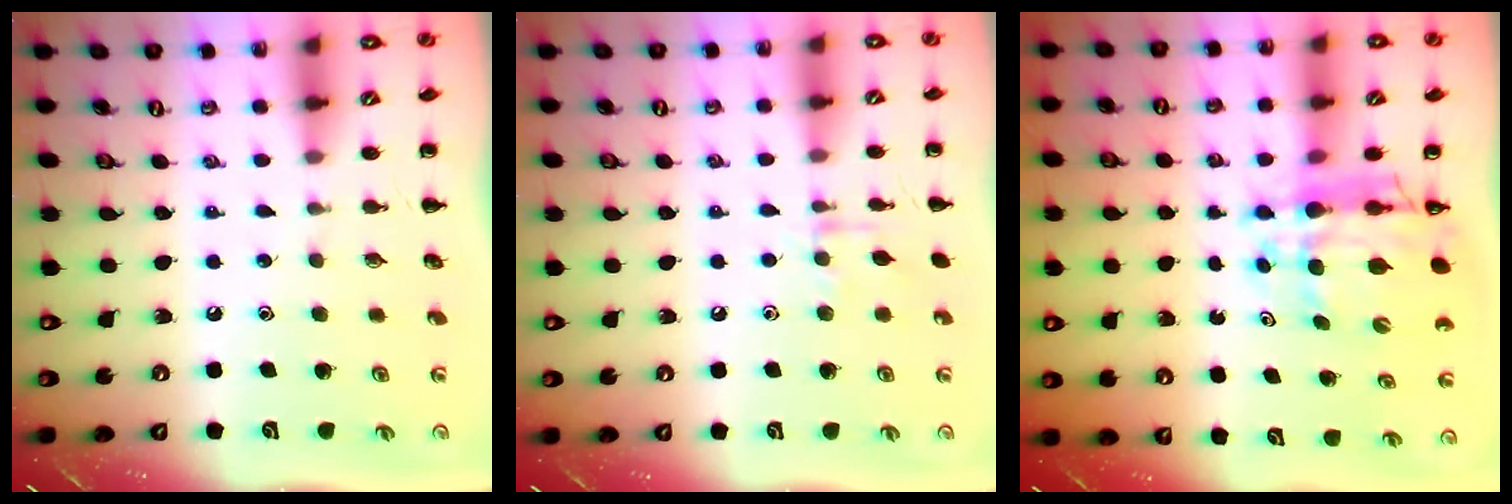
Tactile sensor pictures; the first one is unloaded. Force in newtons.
{"total": 6.5, "press": 6.5, "slide": 1.1}
{"total": 10.7, "press": 10.3, "slide": 3.2}